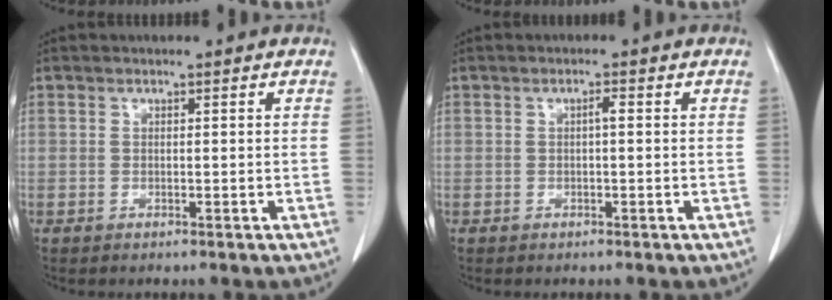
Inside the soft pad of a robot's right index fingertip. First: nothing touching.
{"total": 1.1, "force": [0.1, 0.1, 1.1], "torque": [-0.018, 0.003, 0.001]}